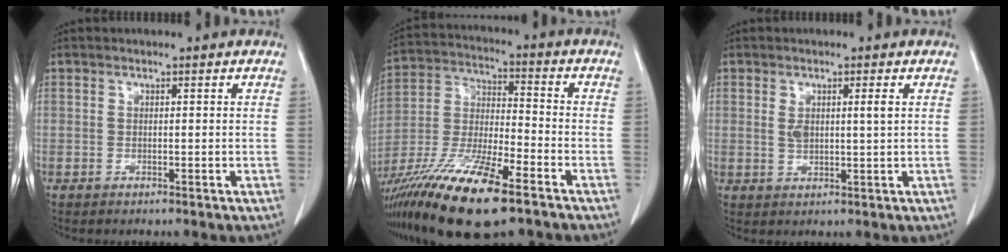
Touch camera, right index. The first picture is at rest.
{"total": 21.3, "force": [-13.6, 4.5, 15.8], "torque": [-0.336, -0.042, -0.246]}
{"total": 3.2, "force": [0.9, 0.5, 3.1], "torque": [-0.057, 0.003, 0.019]}